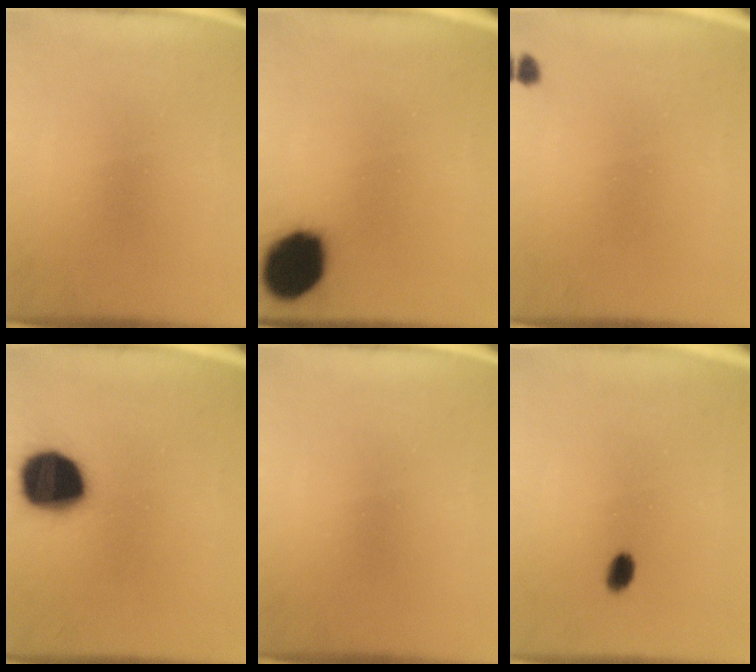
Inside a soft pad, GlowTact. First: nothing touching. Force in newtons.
{"total": 15.5}
{"total": 1.0}
{"total": 18.0}
{"total": 0.0}
{"total": 2.4}